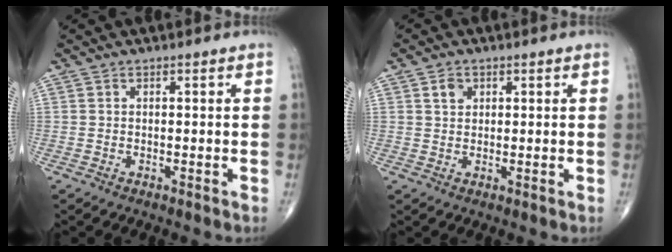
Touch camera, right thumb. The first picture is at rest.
{"total": 2.4, "force": [1.1, 1.8, 1.1], "torque": [-0.011, -0.004, 0.019]}